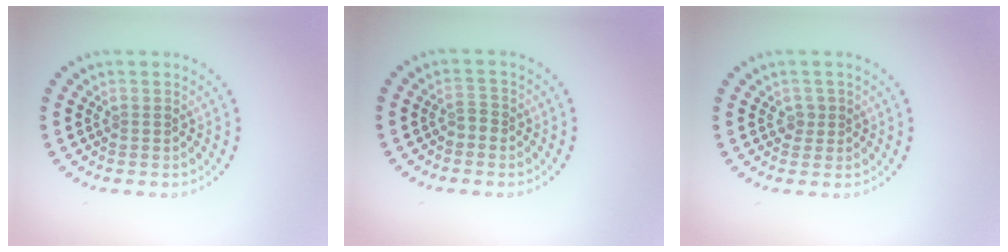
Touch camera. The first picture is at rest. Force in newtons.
{"total": 1.2, "press": 1.1, "slide": 0.5}
{"total": 1.0, "press": 0.9, "slide": 0.6}